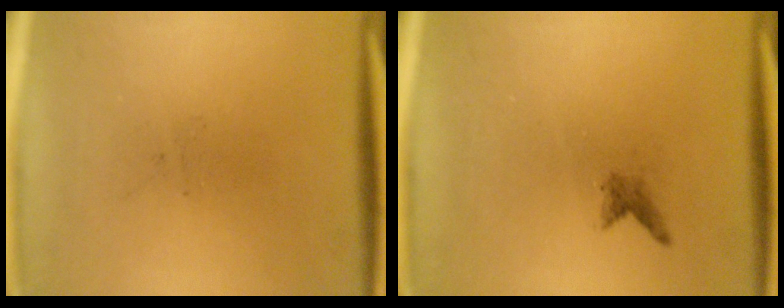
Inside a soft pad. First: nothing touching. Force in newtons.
{"total": 1.0}